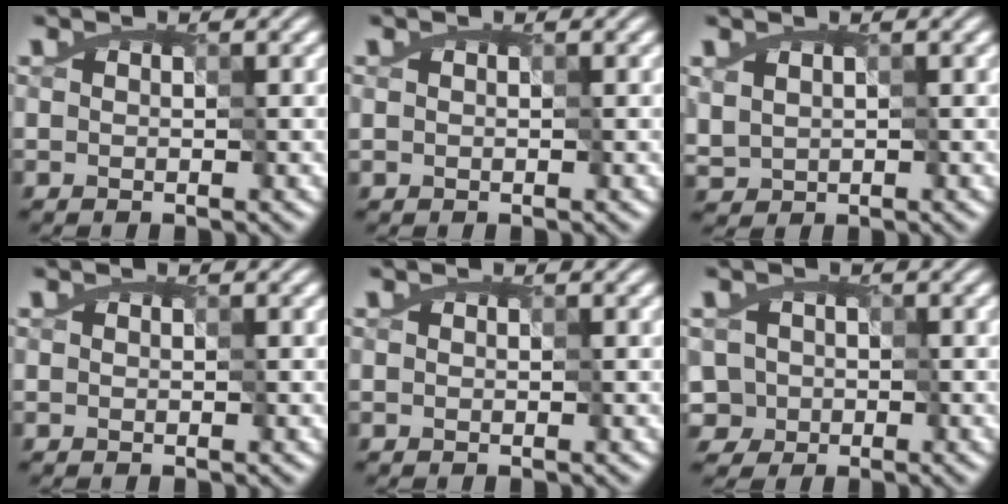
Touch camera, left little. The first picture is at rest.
{"total": 0.0}
{"total": 1.1, "force": [0.3, 1.0, 0.5], "torque": [-0.029, -0.006, 0.027]}
{"total": 0.0}
{"total": 0.0}
{"total": 3.7, "force": [-0.8, 3.3, 1.5], "torque": [-0.021, 0.009, -0.026]}